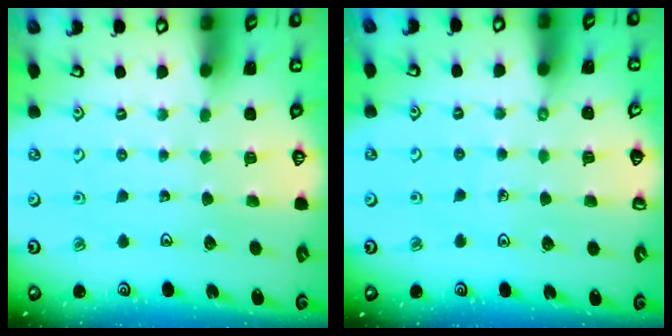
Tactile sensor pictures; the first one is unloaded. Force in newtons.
{"total": 4.4, "press": 4.4, "slide": 0.6}